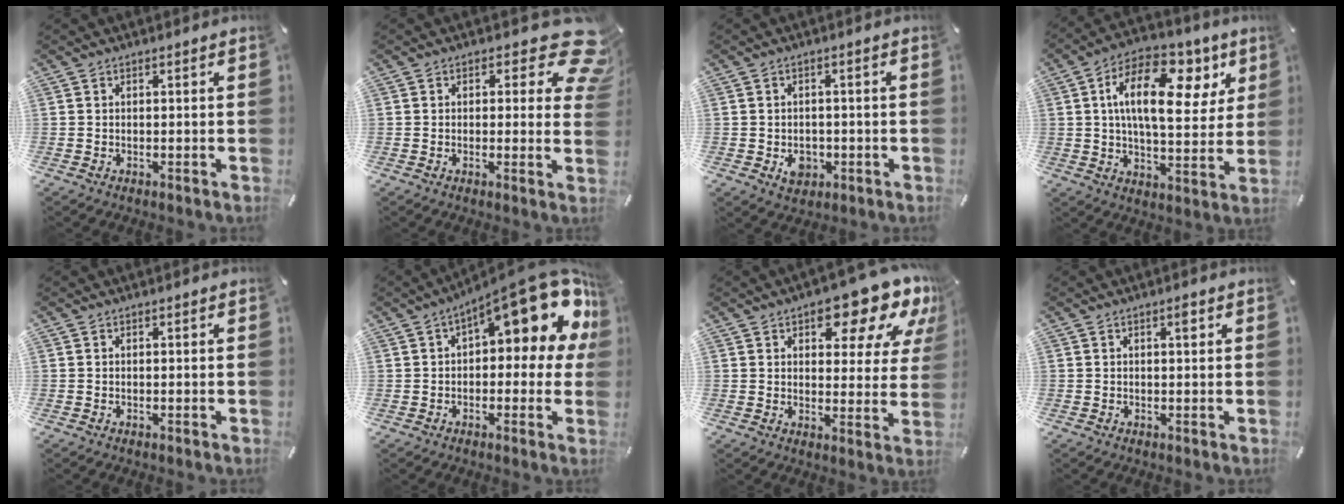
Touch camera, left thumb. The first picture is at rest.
{"total": 11.2, "force": [5.2, 5.1, 8.4], "torque": [-0.091, -0.035, 0.089]}
{"total": 4.8, "force": [-1.4, 3.9, 2.3], "torque": [-0.027, -0.001, -0.024]}
{"total": 19.9, "force": [6.9, 10.3, 15.5], "torque": [-0.256, -0.019, 0.113]}
{"total": 0.0}
{"total": 18.1, "force": [8.1, 7.1, 14.6], "torque": [-0.197, -0.055, 0.133]}
{"total": 15.3, "force": [9.9, 6.7, 9.6], "torque": [-0.114, -0.063, 0.161]}
{"total": 1.6, "force": [0.6, 0.5, 1.3], "torque": [-0.020, 0.001, 0.008]}